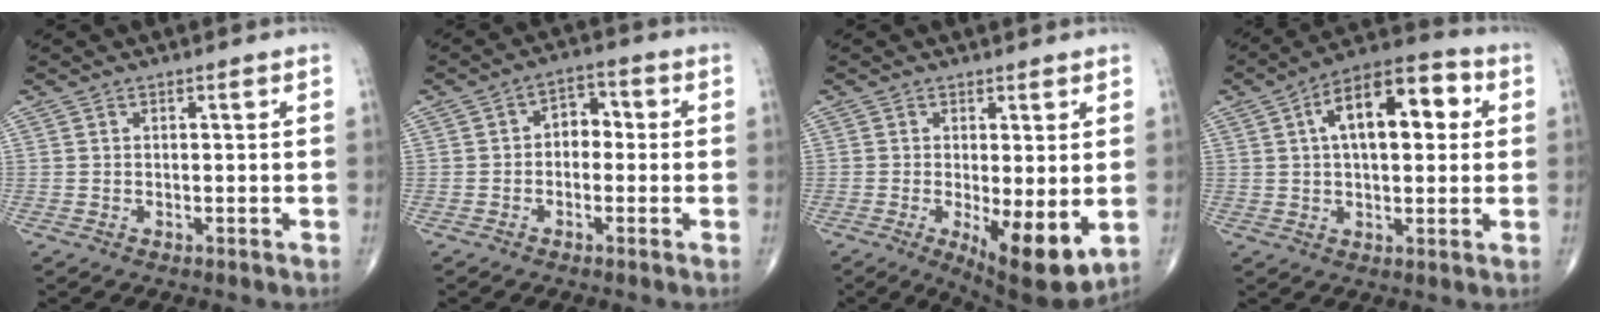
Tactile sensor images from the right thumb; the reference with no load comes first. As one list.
[{"total": 4.6, "force": [-0.3, 3.3, 3.2], "torque": [-0.025, 0.021, -0.018]}, {"total": 10.2, "force": [-2.0, 3.3, 9.5], "torque": [-0.138, -0.026, -0.022]}, {"total": 15.3, "force": [3.7, 7.5, 12.8], "torque": [-0.178, 0.027, 0.049]}]